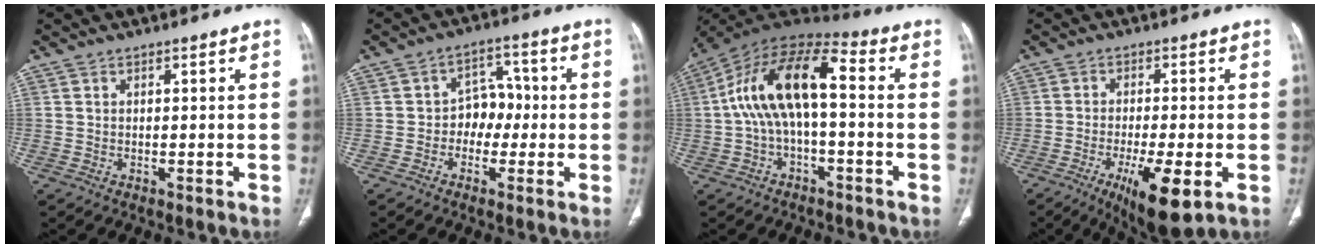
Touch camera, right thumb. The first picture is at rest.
{"total": 6.6, "force": [-1.0, 5.2, 3.9], "torque": [-0.016, 0.027, -0.027]}
{"total": 15.0, "force": [0.1, 6.8, 13.4], "torque": [-0.250, 0.056, -0.008]}
{"total": 11.5, "force": [-4.7, 2.9, 10.1], "torque": [-0.166, -0.011, -0.068]}